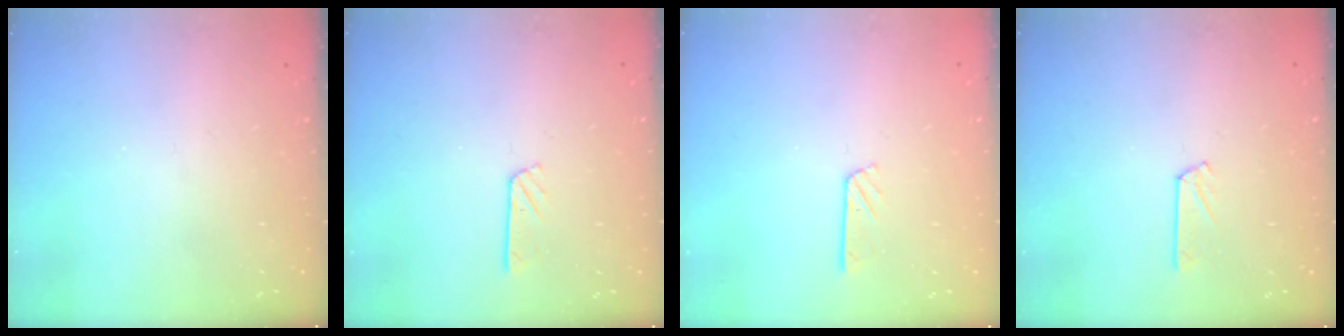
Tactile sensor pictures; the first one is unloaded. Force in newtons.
{"total": 2.8, "press": 2.8, "slide": 0.2}
{"total": 2.8, "press": 2.8, "slide": 0.2}
{"total": 3.9, "press": 3.9, "slide": 0.5}